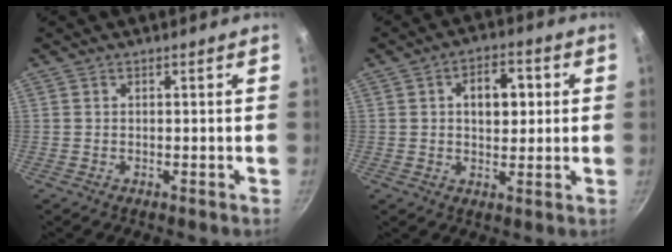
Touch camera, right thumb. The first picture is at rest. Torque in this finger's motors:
{"motor_torque": [-0.12, 0.21, 0.15, -0.09, 0.17]}